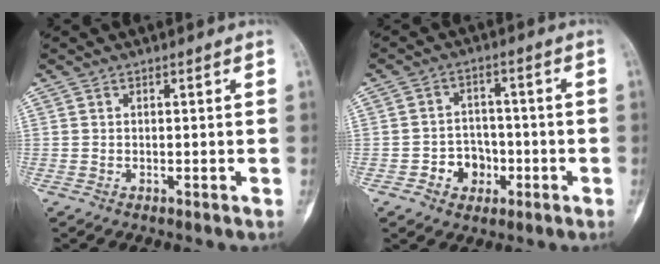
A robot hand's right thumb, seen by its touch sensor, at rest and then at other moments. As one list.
[{"total": 6.2, "force": [-2.2, 5.2, 2.5], "torque": [-0.003, 0.022, -0.036]}]